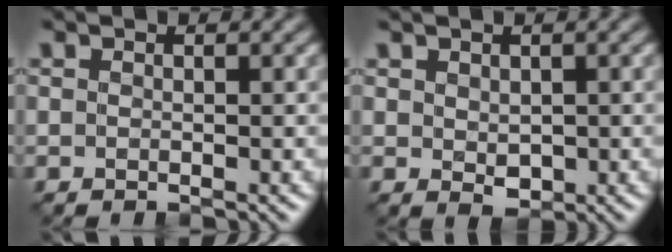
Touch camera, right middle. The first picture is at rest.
{"total": 1.5, "force": [0.1, 1.1, 1.1], "torque": [-0.019, -0.008, 0.010]}